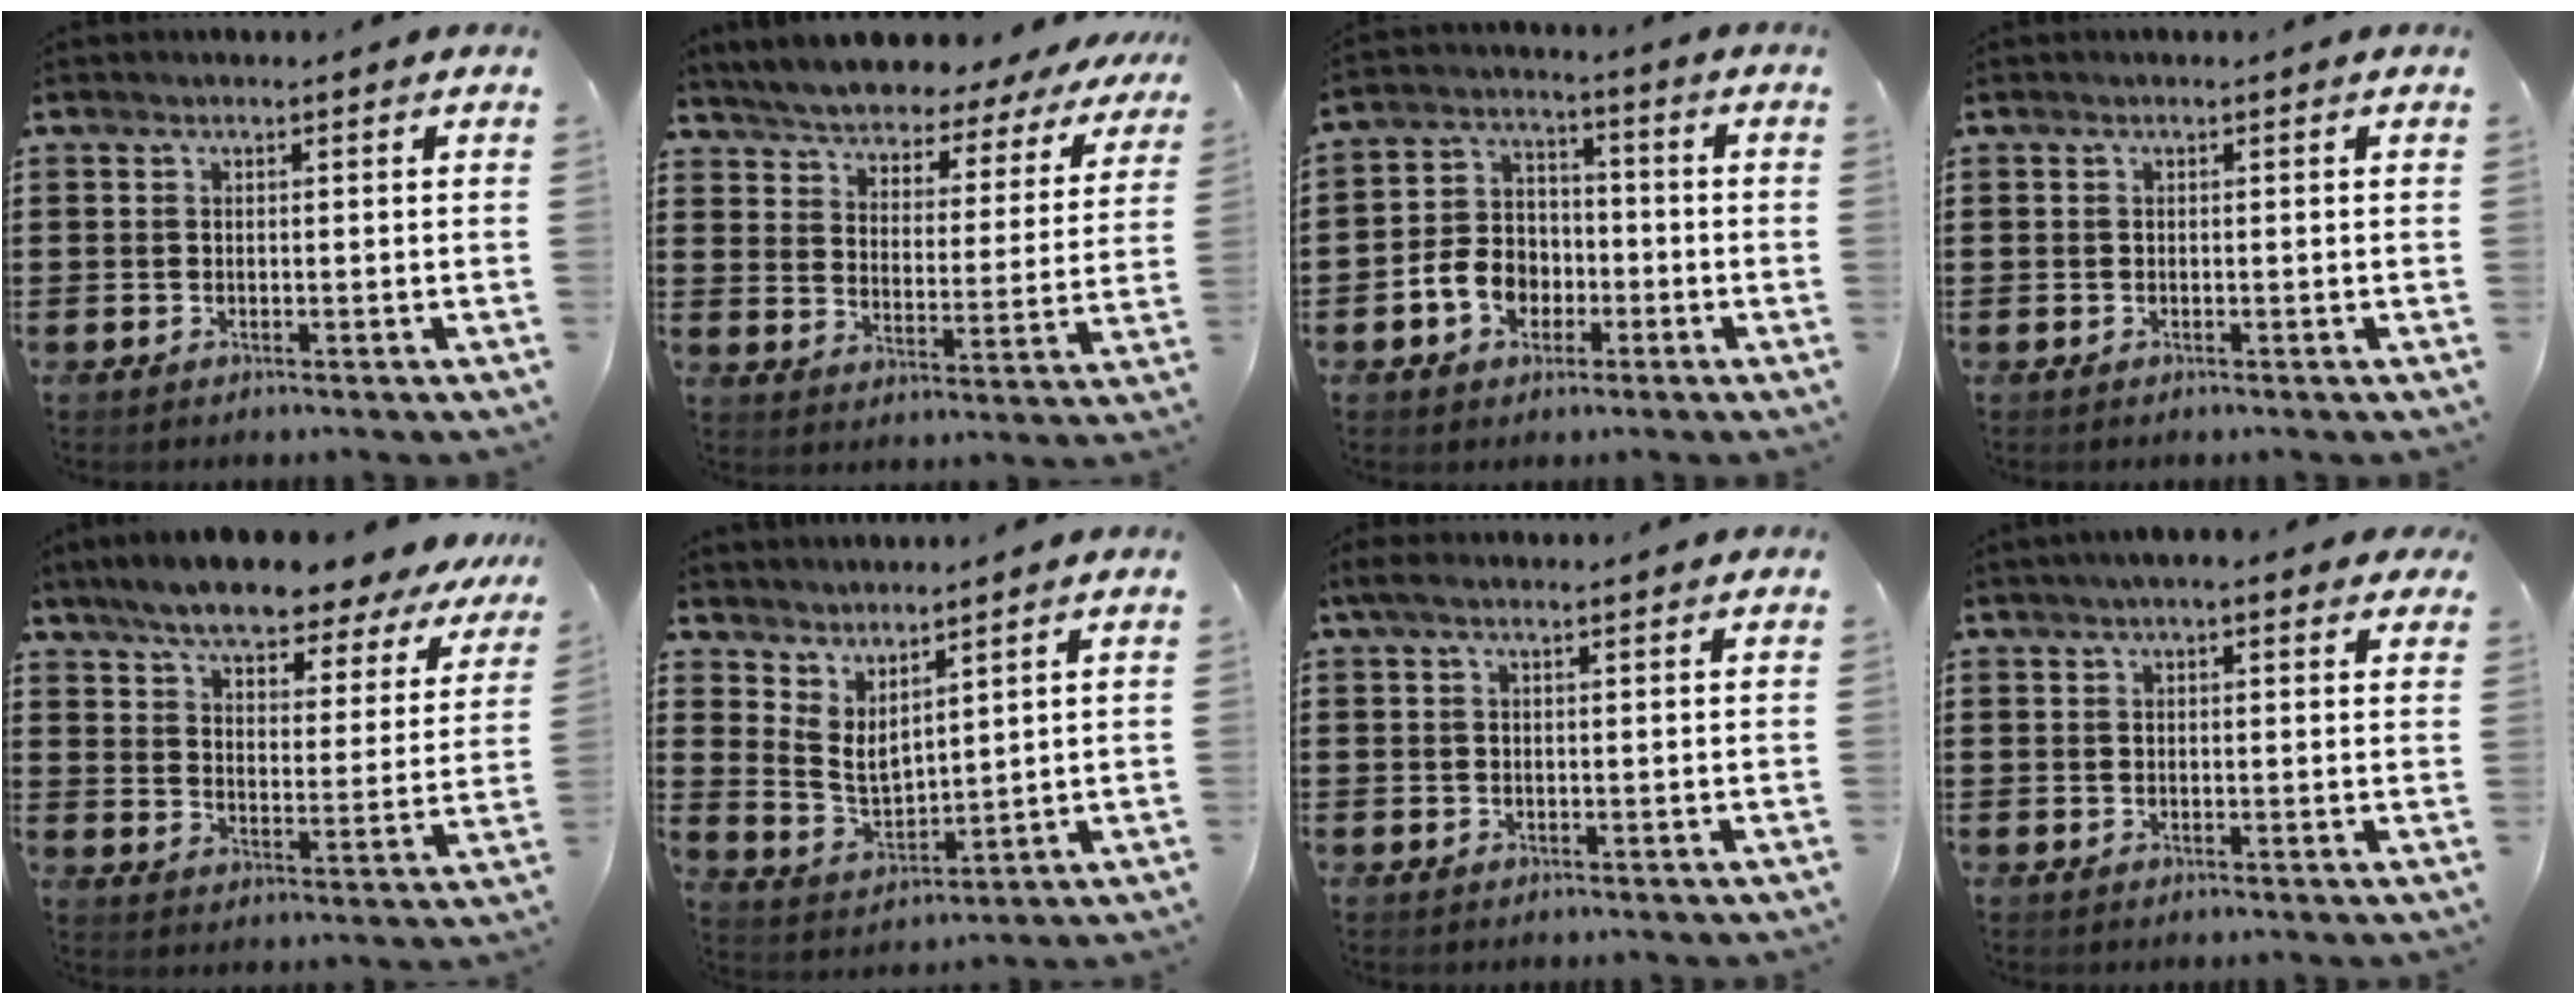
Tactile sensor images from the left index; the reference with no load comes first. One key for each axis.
{"total": 4.4, "fx": 4.4, "fy": 0.2, "fz": 0.2, "tx": -0.033, "ty": -0.040, "tz": 0.071}
{"total": 7.3, "fx": -2.8, "fy": 5.7, "fz": 3.6, "tx": -0.097, "ty": 0.015, "tz": -0.057}
{"total": 0.0}
{"total": 7.5, "fx": 6.9, "fy": 0.8, "fz": 2.9, "tx": -0.082, "ty": -0.039, "tz": 0.117}
{"total": 4.2, "fx": 3.4, "fy": 1.7, "fz": 1.8, "tx": -0.052, "ty": -0.018, "tz": 0.062}
{"total": 1.7, "fx": 1.1, "fy": 0.2, "fz": 1.3, "tx": -0.028, "ty": 0.002, "tz": 0.020}
{"total": 2.6, "fx": 1.8, "fy": 0.6, "fz": 1.7, "tx": -0.039, "ty": 0.008, "tz": 0.032}